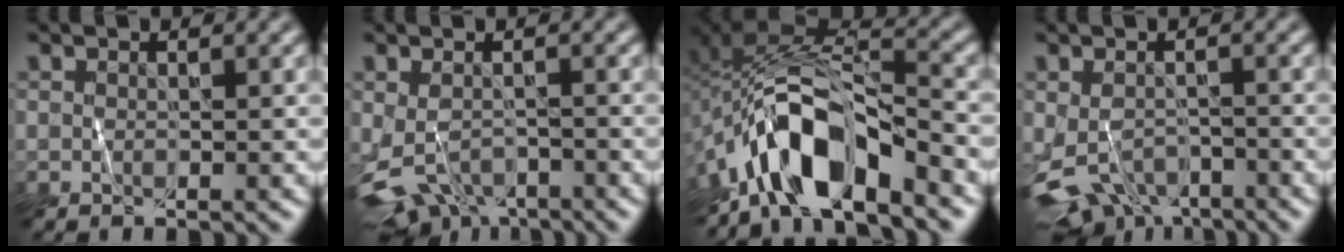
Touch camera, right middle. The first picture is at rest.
{"total": 4.2, "force": [-2.6, 2.3, 2.4], "torque": [-0.048, -0.028, -0.043]}
{"total": 9.3, "force": [-5.3, 3.3, 6.9], "torque": [-0.116, 0.015, -0.099]}
{"total": 5.1, "force": [-3.0, 2.9, 3.0], "torque": [-0.055, -0.024, -0.050]}